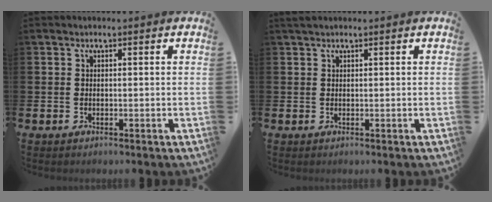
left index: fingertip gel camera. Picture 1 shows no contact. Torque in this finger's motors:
{"motor_torque": [0.09, -0.11, -0.01, 0.04]}